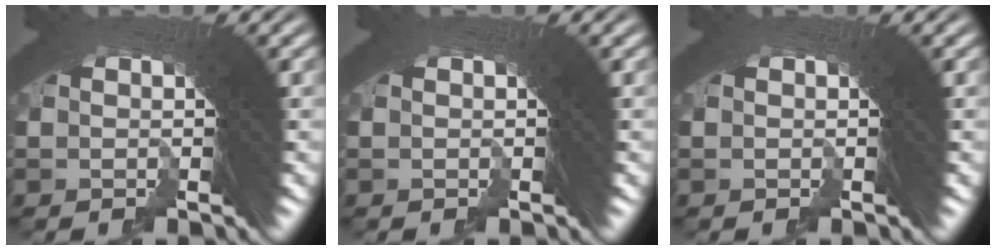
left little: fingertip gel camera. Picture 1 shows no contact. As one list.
[{"total": 0.0}, {"total": 0.0}]